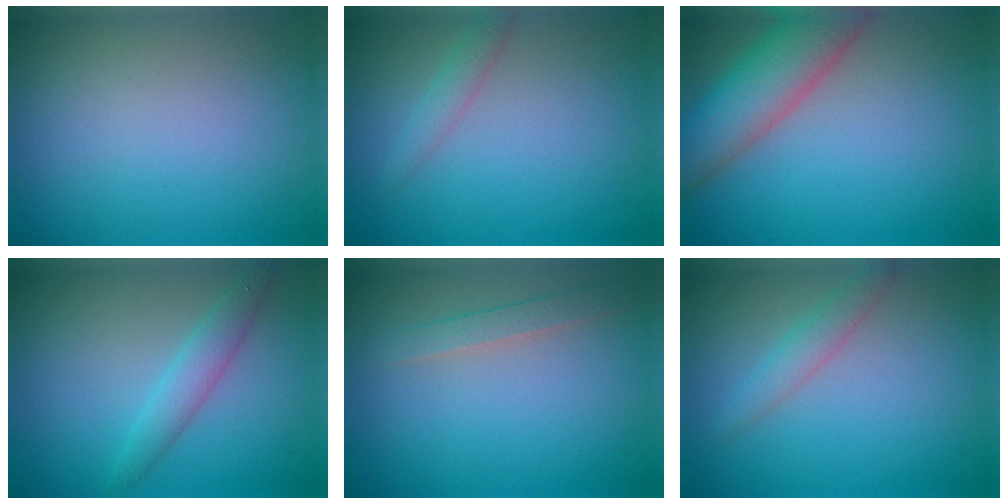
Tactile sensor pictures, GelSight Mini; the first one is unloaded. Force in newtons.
{"total": 1.5, "press": 1.5, "slide": 0.1}
{"total": 7.5, "press": 7.5, "slide": 0.5}
{"total": 2.4, "press": 2.4, "slide": 0.1}
{"total": 1.6, "press": 1.6, "slide": 0.2}
{"total": 2.0, "press": 2.0, "slide": 0.0}